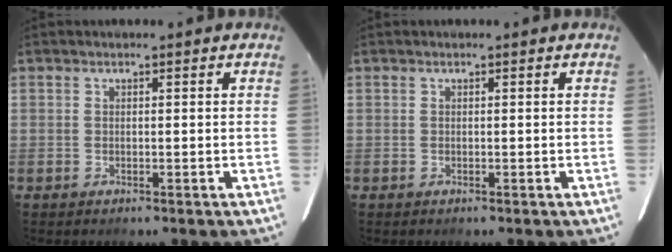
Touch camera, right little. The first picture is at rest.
{"total": 0.0}